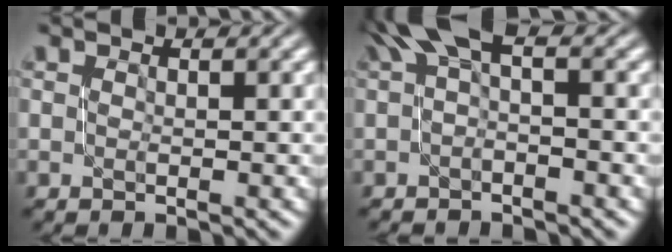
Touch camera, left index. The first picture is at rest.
{"total": 3.2, "force": [1.0, 0.7, 3.0], "torque": [-0.058, 0.009, 0.014]}